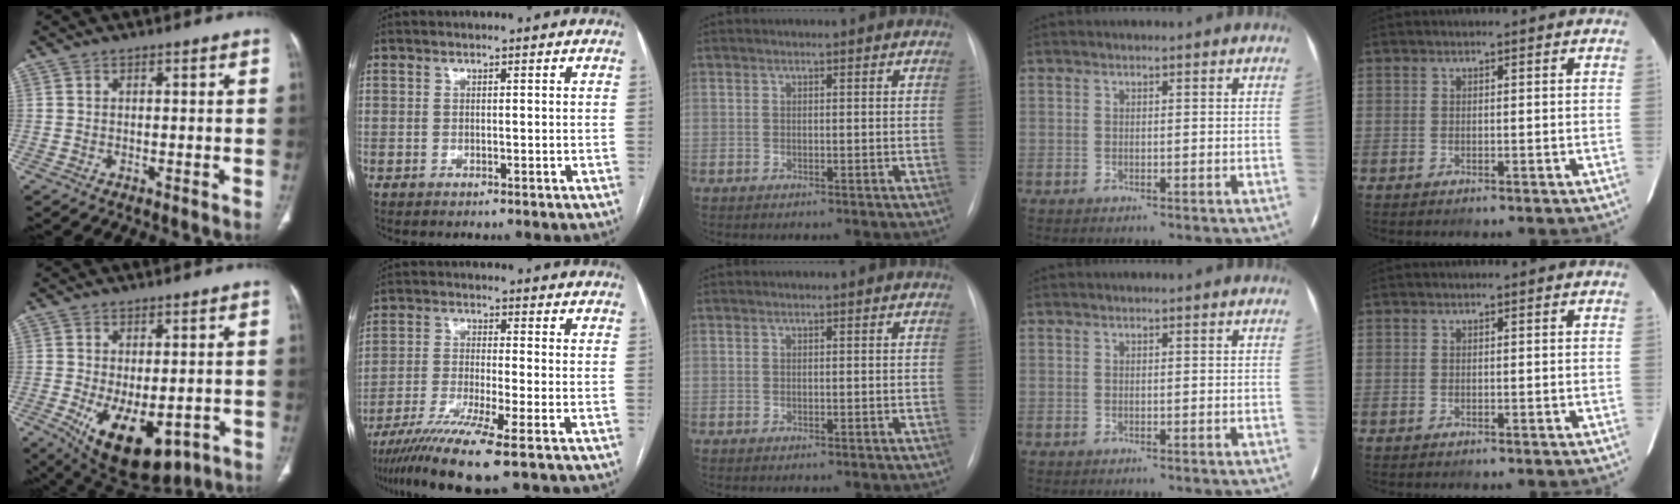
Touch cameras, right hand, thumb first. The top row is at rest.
{"thumb": {"total": 14.5, "force": [-5.5, 7.6, 11.1], "torque": [-0.174, -0.010, -0.061]}, "index": {"total": 10.7, "force": [-7.2, -0.7, 7.8], "torque": [-0.145, -0.026, -0.125]}}